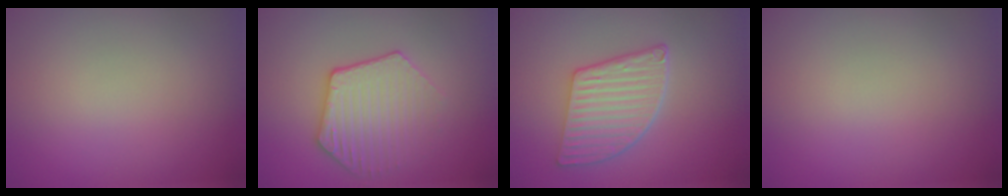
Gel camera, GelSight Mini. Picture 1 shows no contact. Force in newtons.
{"total": 3.6, "press": 3.5, "slide": 0.7}
{"total": 4.8, "press": 4.1, "slide": 2.5}
{"total": 0.0}